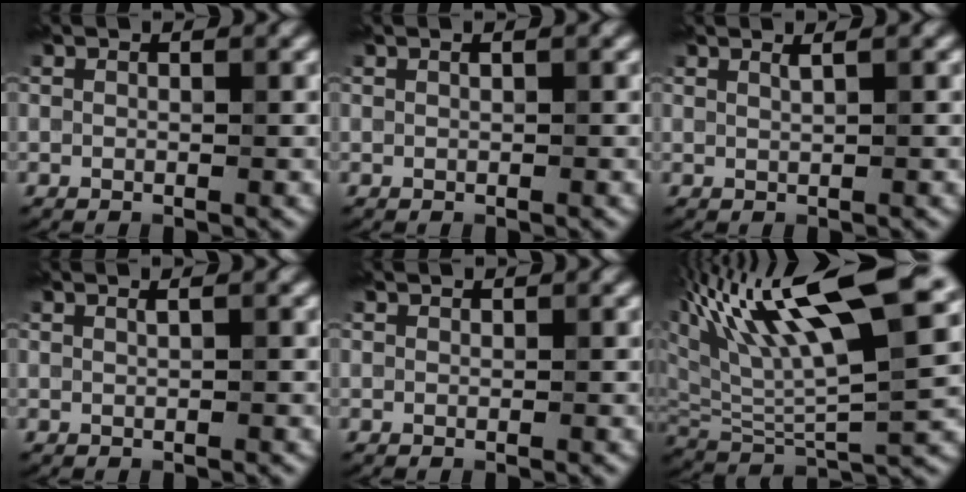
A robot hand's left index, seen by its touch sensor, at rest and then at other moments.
{"total": 0.6, "force": [0.5, 0.2, 0.2], "torque": [0.001, 0.008, 0.006]}
{"total": 0.7, "force": [0.4, -0.5, -0.3], "torque": [-0.003, 0.002, 0.017]}
{"total": 0.7, "force": [0.6, 0.1, 0.2], "torque": [0.001, 0.009, 0.006]}
{"total": 1.1, "force": [0.5, -0.6, -0.8], "torque": [0.005, 0.001, 0.018]}
{"total": 11.7, "force": [5.1, 3.3, 10.0], "torque": [-0.200, 0.009, 0.114]}